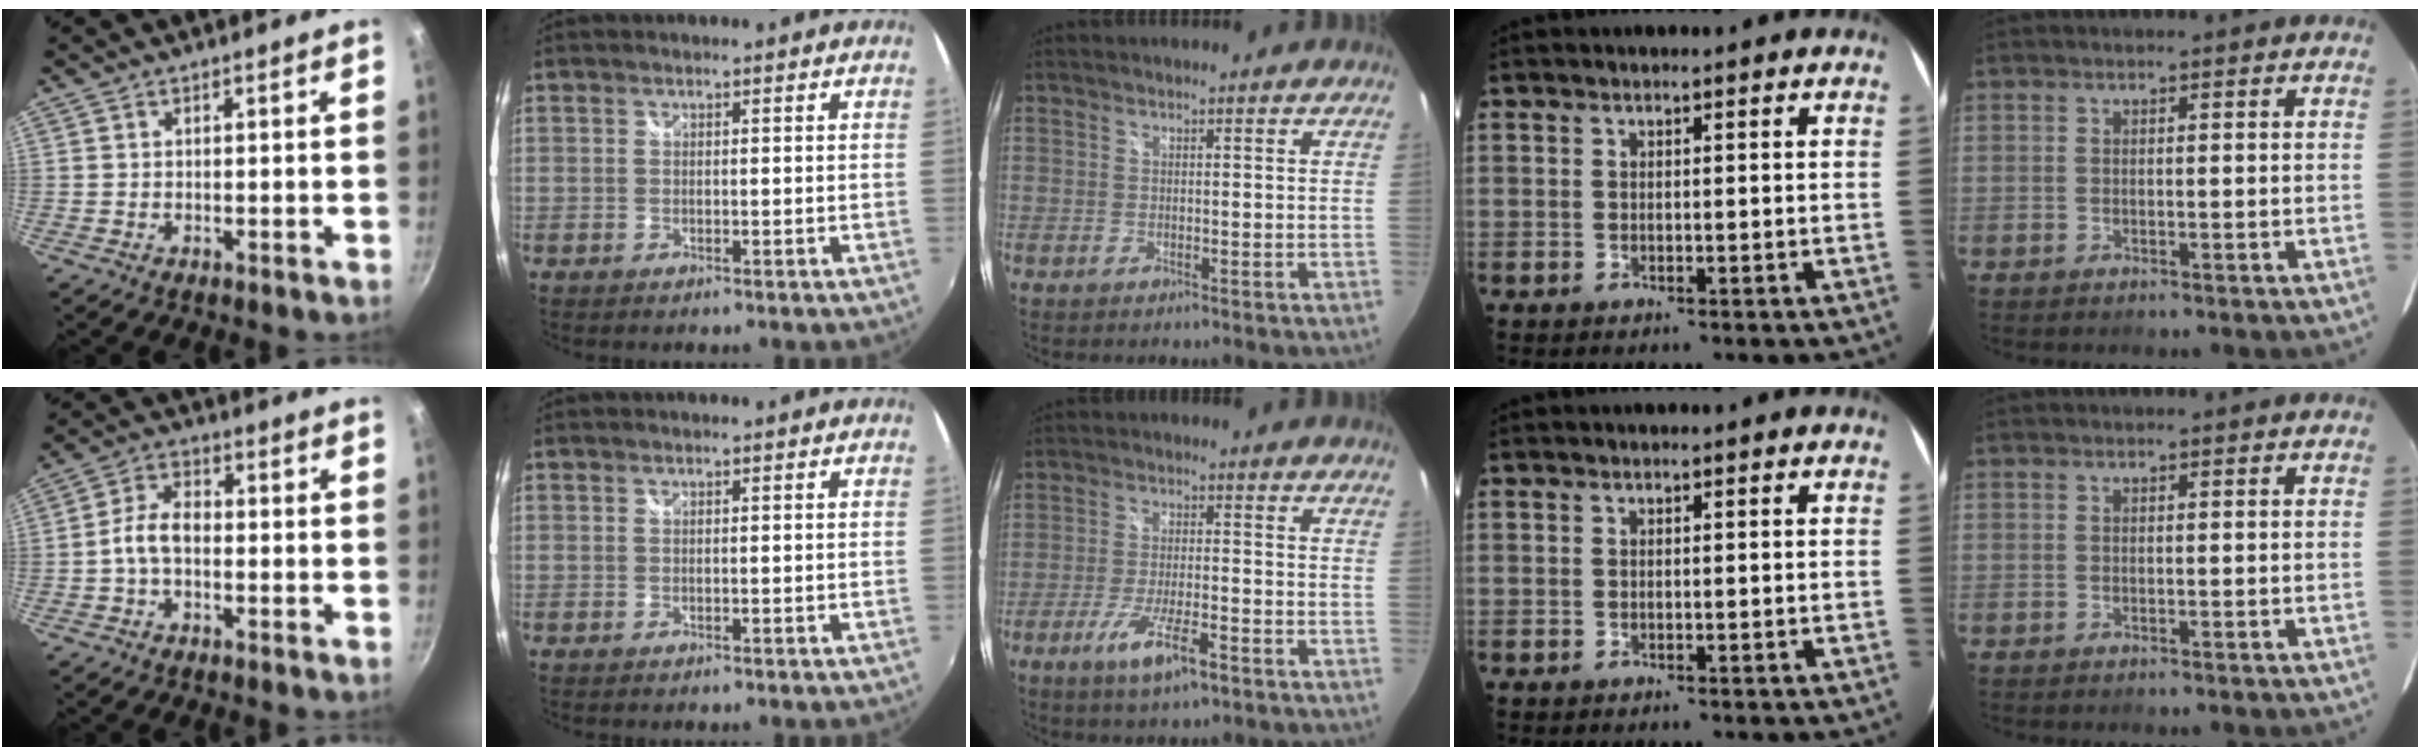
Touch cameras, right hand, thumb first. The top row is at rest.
{"thumb": {"total": 5.9, "force": [-1.2, 3.6, 4.5], "torque": [-0.079, 0.028, -0.032]}, "middle": {"total": 8.2, "force": [-4.7, 1.6, 6.5], "torque": [-0.136, -0.015, -0.080]}}